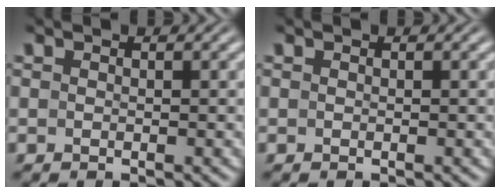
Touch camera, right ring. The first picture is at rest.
{"total": 0.0}